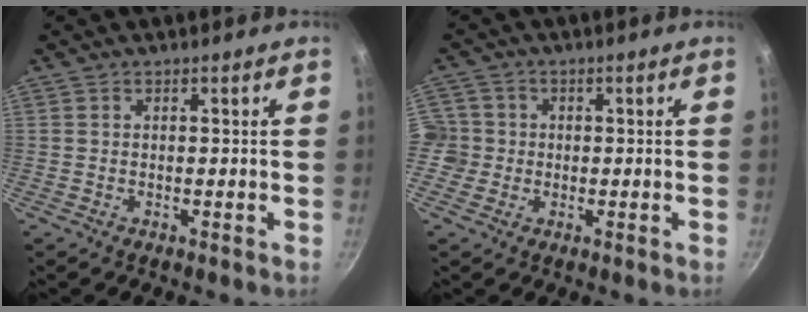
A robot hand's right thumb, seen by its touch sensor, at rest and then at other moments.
{"total": 4.9, "force": [-0.7, 4.8, 1.0], "torque": [0.010, 0.008, -0.021]}